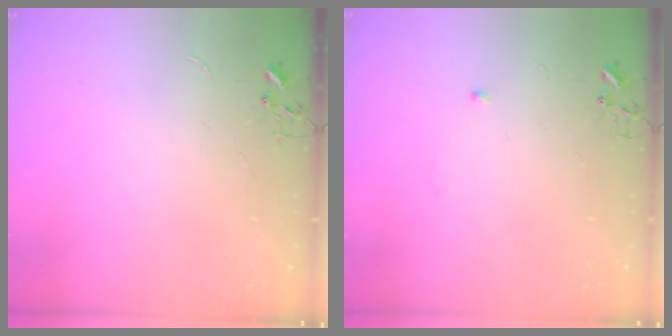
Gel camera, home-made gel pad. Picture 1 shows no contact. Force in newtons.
{"total": 3.9, "press": 3.8, "slide": 0.8}